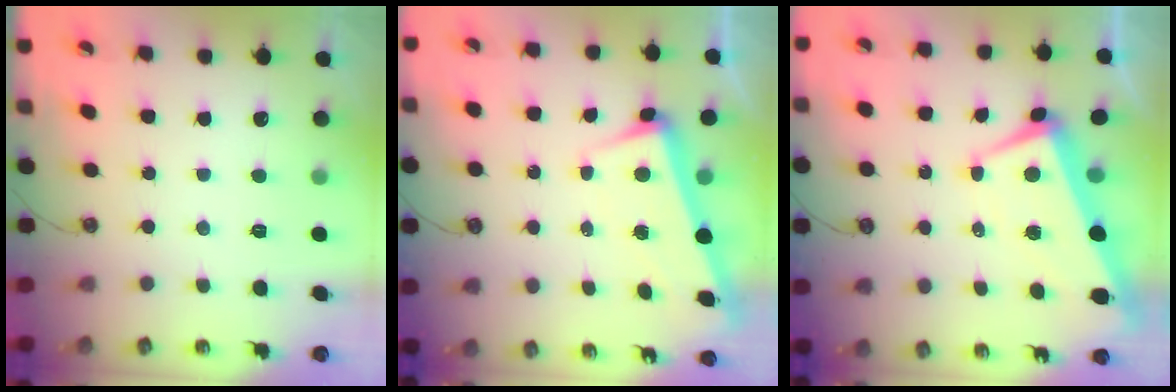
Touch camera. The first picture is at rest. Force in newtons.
{"total": 2.0, "press": 1.6, "slide": 1.1}
{"total": 1.9, "press": 1.5, "slide": 1.1}